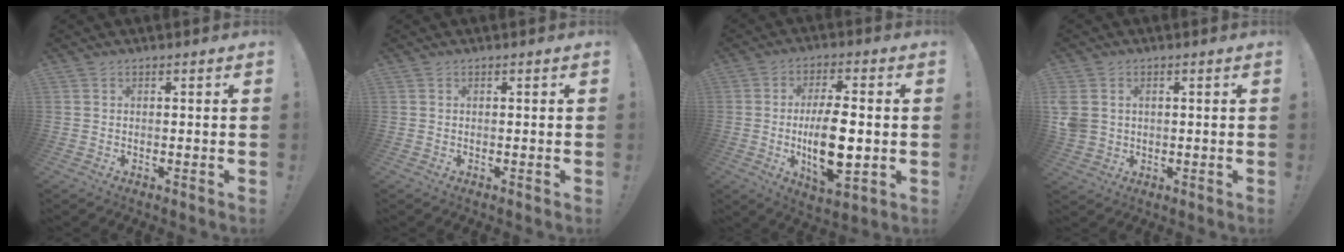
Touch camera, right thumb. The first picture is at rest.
{"total": 0.0}
{"total": 14.7, "force": [-1.5, 5.7, 13.5], "torque": [-0.245, -0.005, -0.027]}
{"total": 5.7, "force": [1.0, 4.7, 3.0], "torque": [-0.073, 0.002, 0.022]}